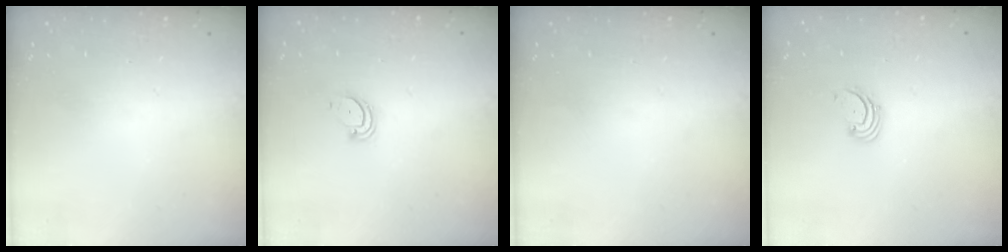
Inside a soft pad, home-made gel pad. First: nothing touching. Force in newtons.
{"total": 2.9, "press": 2.9, "slide": 0.2}
{"total": 0.0}
{"total": 1.7, "press": 1.6, "slide": 0.2}